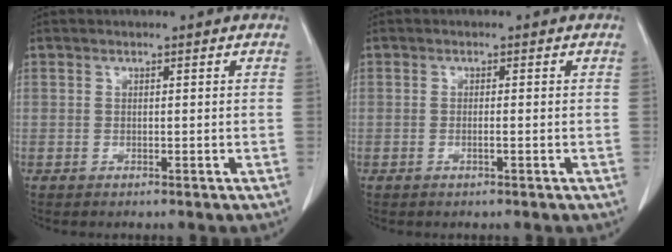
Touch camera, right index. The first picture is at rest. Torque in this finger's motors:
{"motor_torque": [-0.19, 0.10, -0.04, -0.01]}